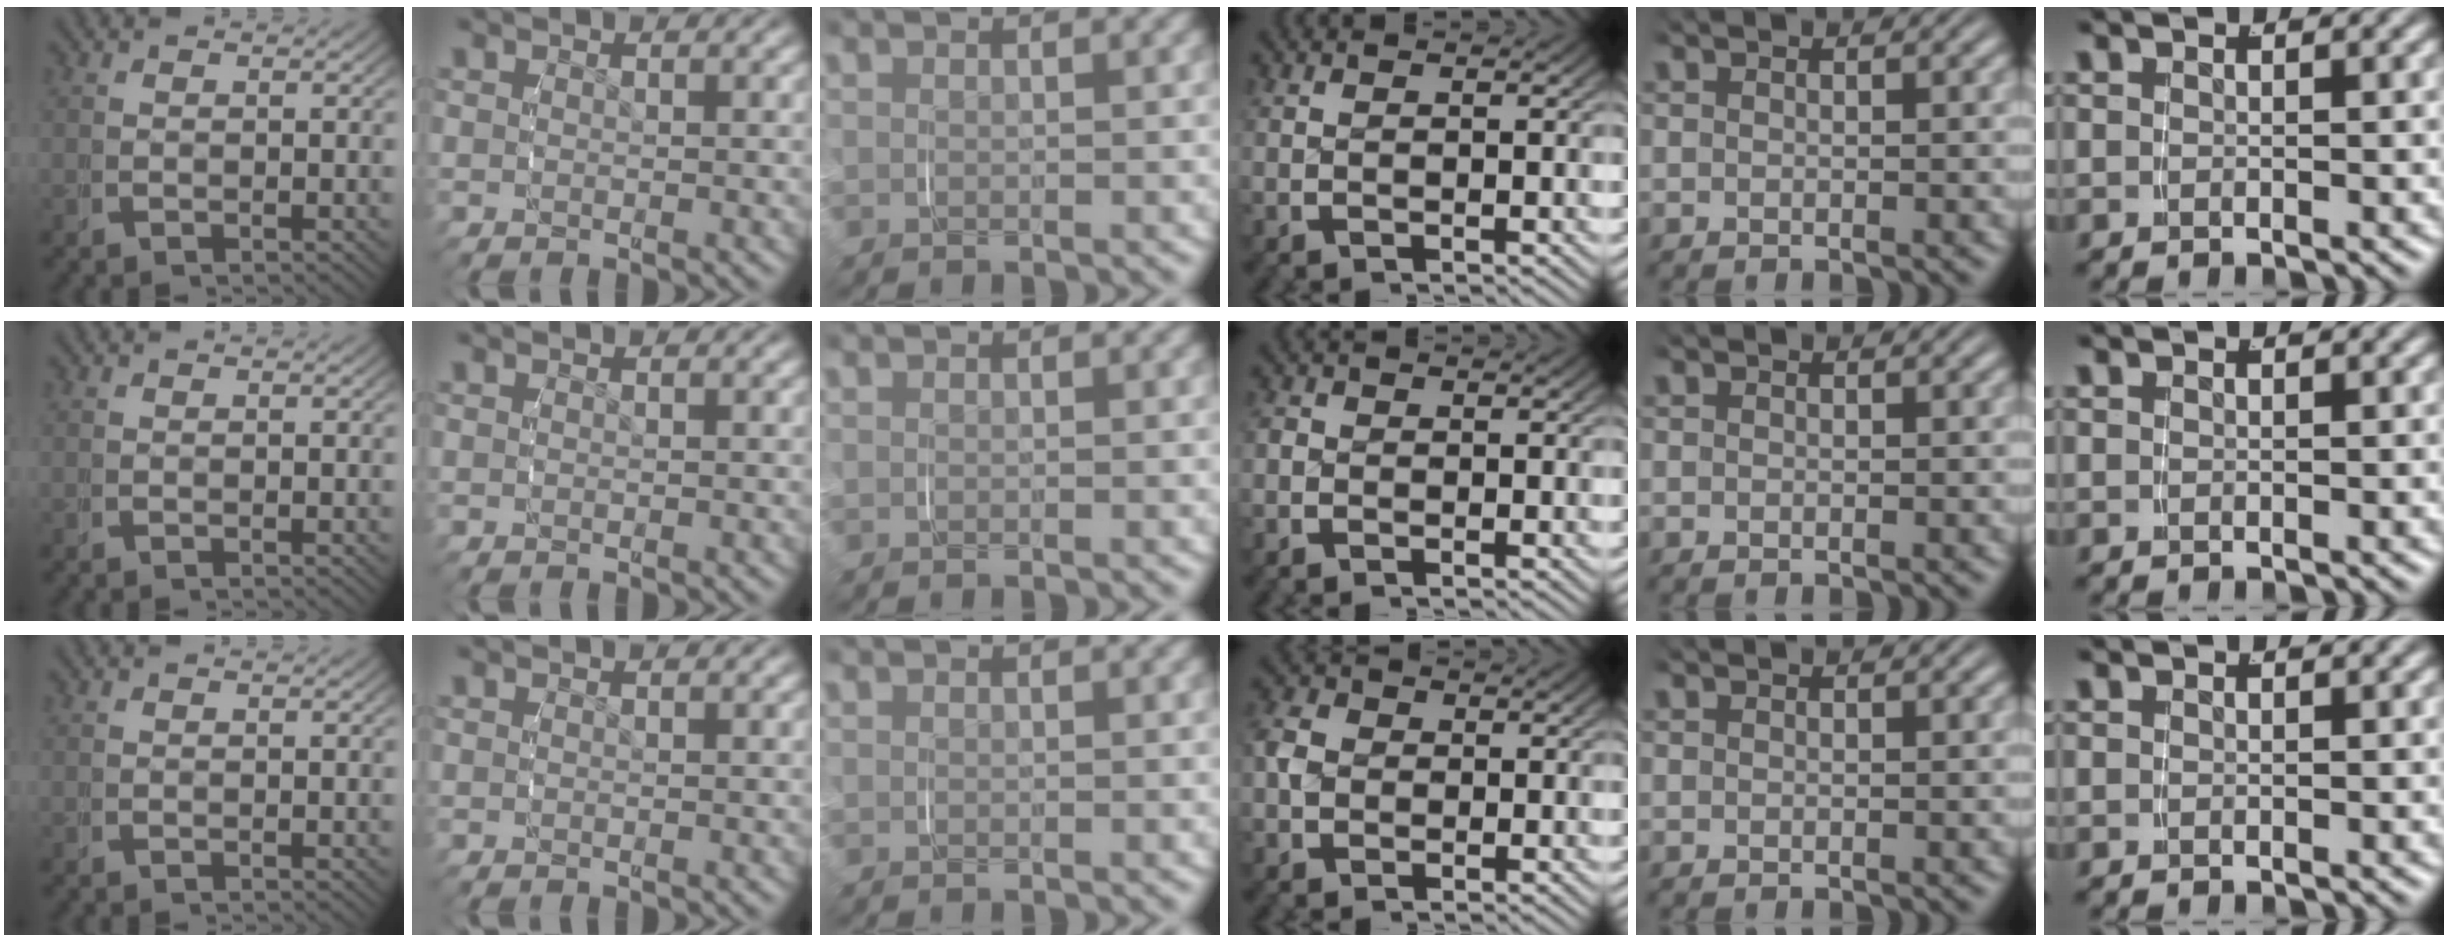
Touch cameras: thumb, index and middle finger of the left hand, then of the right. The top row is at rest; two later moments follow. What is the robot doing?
{"motion": "grasp_and_lifting", "object": "phone"}